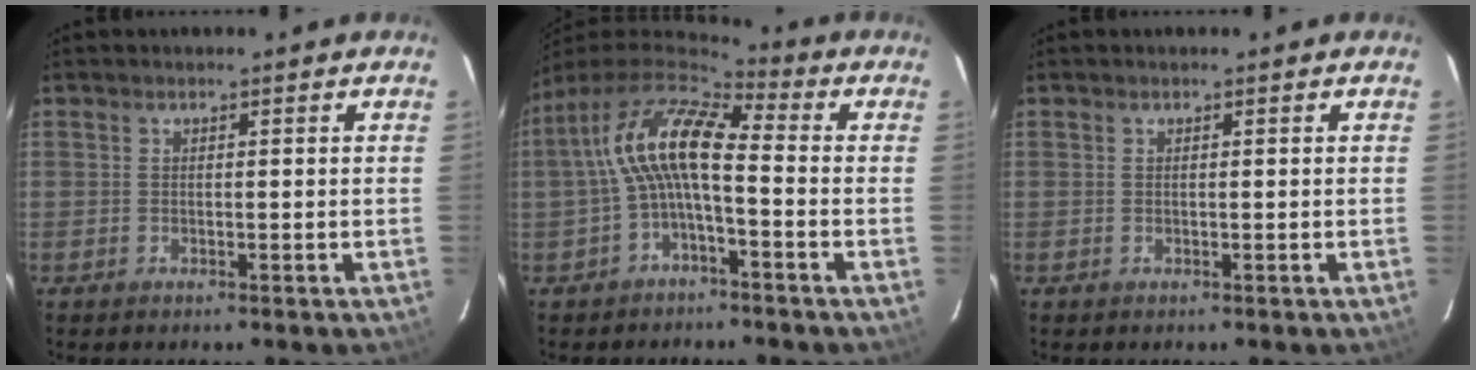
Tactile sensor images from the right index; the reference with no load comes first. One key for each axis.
{"total": 10.1, "fx": -1.1, "fy": 3.2, "fz": 9.5, "tx": -0.190, "ty": 0.020, "tz": -0.024}
{"total": 0.0}